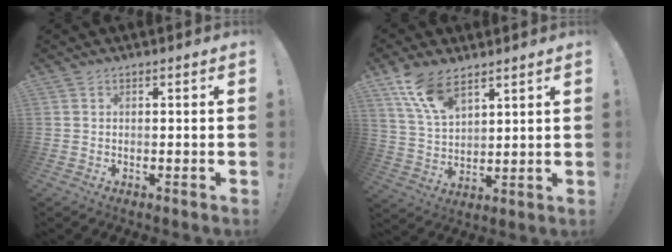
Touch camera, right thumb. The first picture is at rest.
{"total": 11.1, "force": [8.0, 4.9, 6.0], "torque": [-0.115, -0.041, 0.154]}